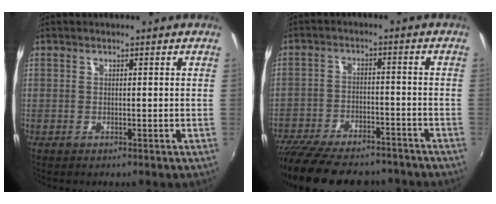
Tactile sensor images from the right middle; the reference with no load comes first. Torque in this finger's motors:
{"motor_torque": [1.12, -1.01, 0.69, 0.21]}